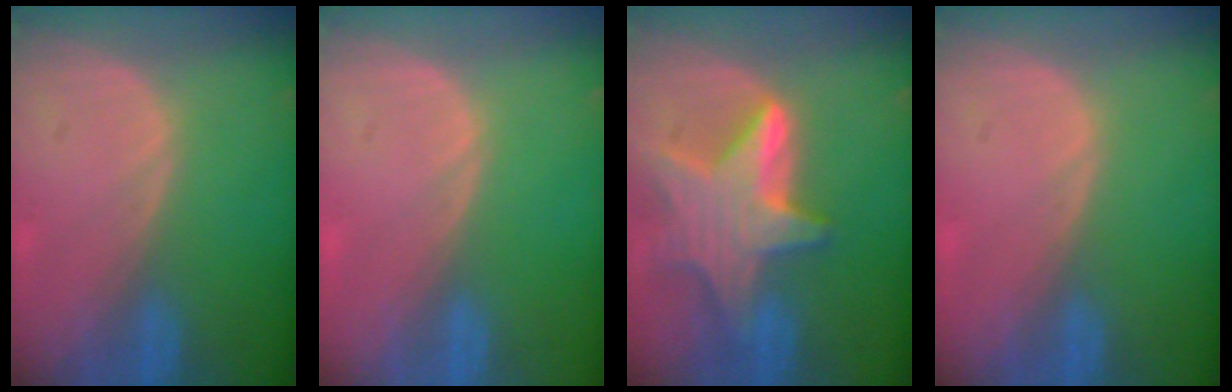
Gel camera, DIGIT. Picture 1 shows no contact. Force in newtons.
{"total": 0.0}
{"total": 9.5, "press": 9.5, "slide": 0.6}
{"total": 0.0}